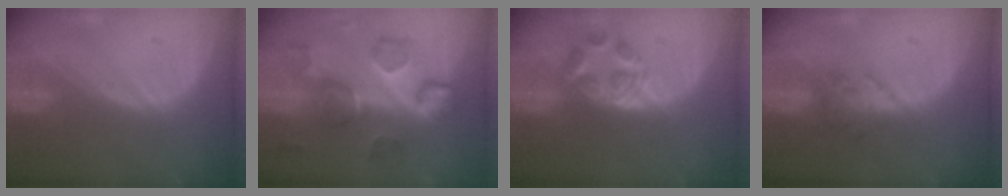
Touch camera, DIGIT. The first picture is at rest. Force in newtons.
{"total": 9.0, "press": 9.0, "slide": 0.3}
{"total": 5.9, "press": 5.1, "slide": 3.1}
{"total": 4.8, "press": 4.5, "slide": 1.7}